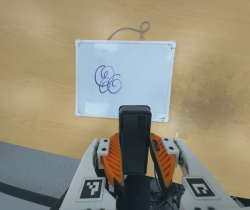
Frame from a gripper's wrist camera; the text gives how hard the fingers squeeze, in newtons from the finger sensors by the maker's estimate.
{"total": 3.6, "left": 2.1, "right": 5.1}